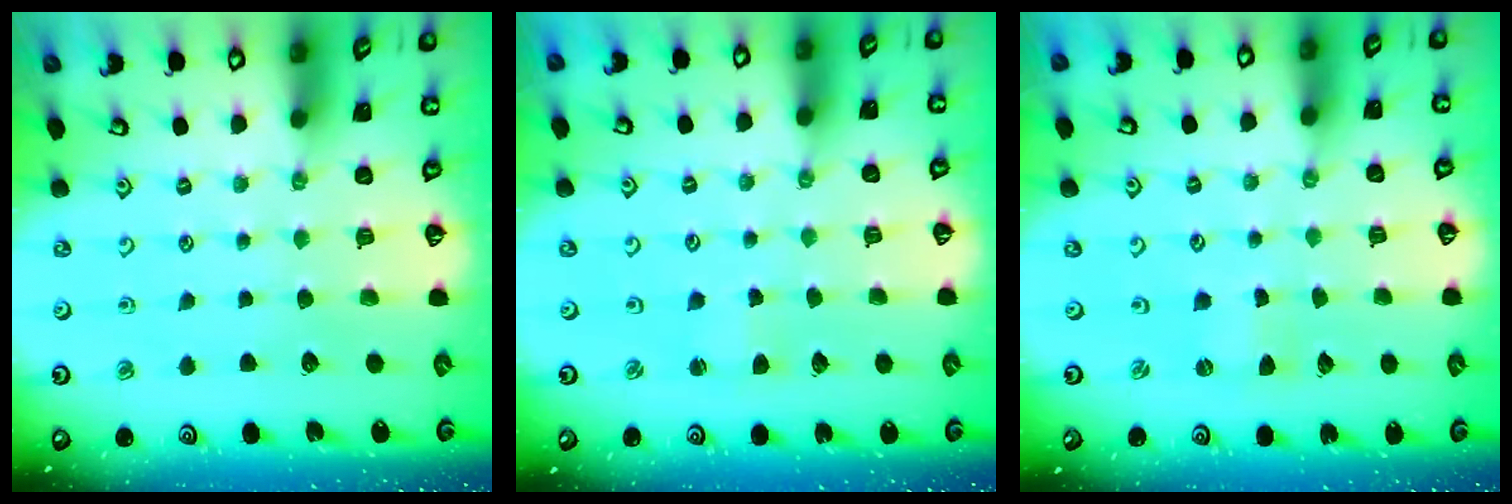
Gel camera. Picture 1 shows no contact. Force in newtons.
{"total": 1.9, "press": 1.9, "slide": 0.2}
{"total": 0.0}